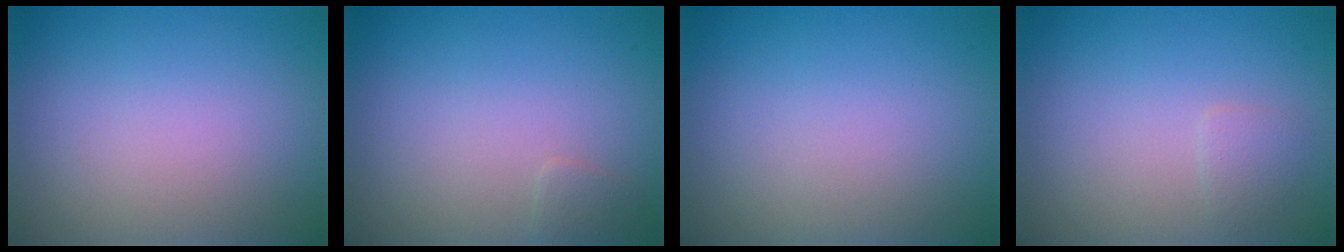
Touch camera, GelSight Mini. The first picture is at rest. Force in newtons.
{"total": 0.8, "press": 0.8, "slide": 0.1}
{"total": 0.0}
{"total": 1.0, "press": 1.0, "slide": 0.0}